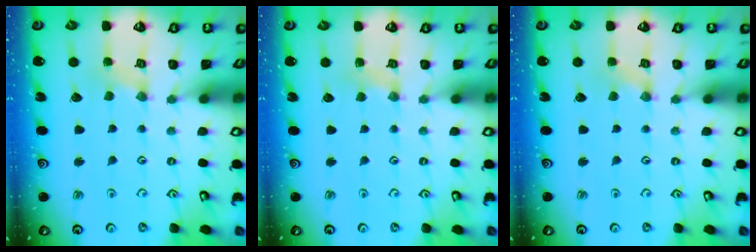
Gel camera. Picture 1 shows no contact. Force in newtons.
{"total": 3.4, "press": 3.4, "slide": 0.6}
{"total": 0.0}